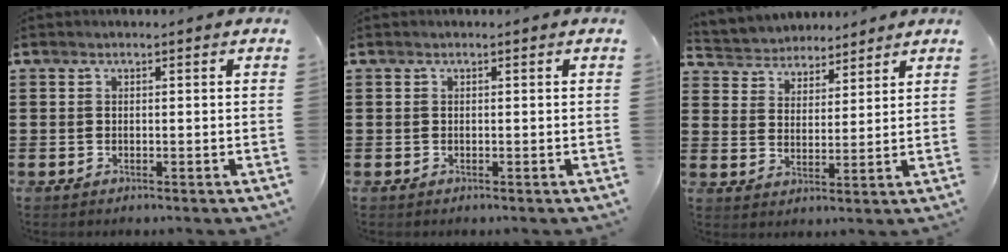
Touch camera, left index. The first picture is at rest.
{"total": 0.0}
{"total": 4.1, "force": [3.8, 1.2, -0.7], "torque": [-0.010, -0.019, 0.066]}